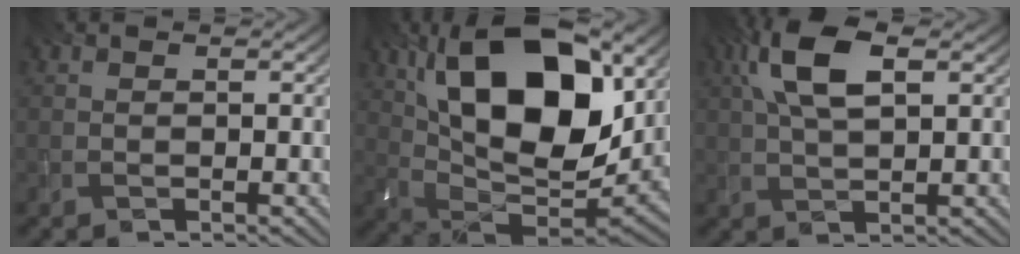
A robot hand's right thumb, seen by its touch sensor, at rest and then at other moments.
{"total": 19.6, "force": [7.7, 10.0, 15.0], "torque": [-0.280, 0.025, 0.125]}
{"total": 8.5, "force": [3.1, 3.5, 7.1], "torque": [-0.161, 0.019, 0.054]}